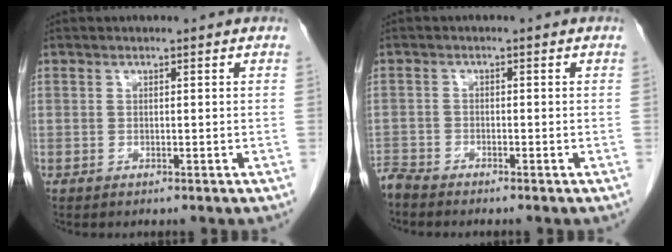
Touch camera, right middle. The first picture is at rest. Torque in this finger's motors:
{"motor_torque": [0.11, 0.16, -0.05, -0.01]}